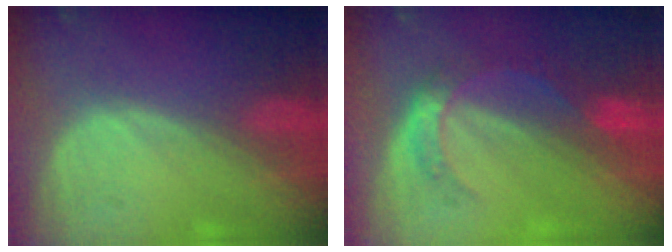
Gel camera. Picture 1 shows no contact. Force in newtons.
{"total": 5.4, "press": 4.9, "slide": 2.2}